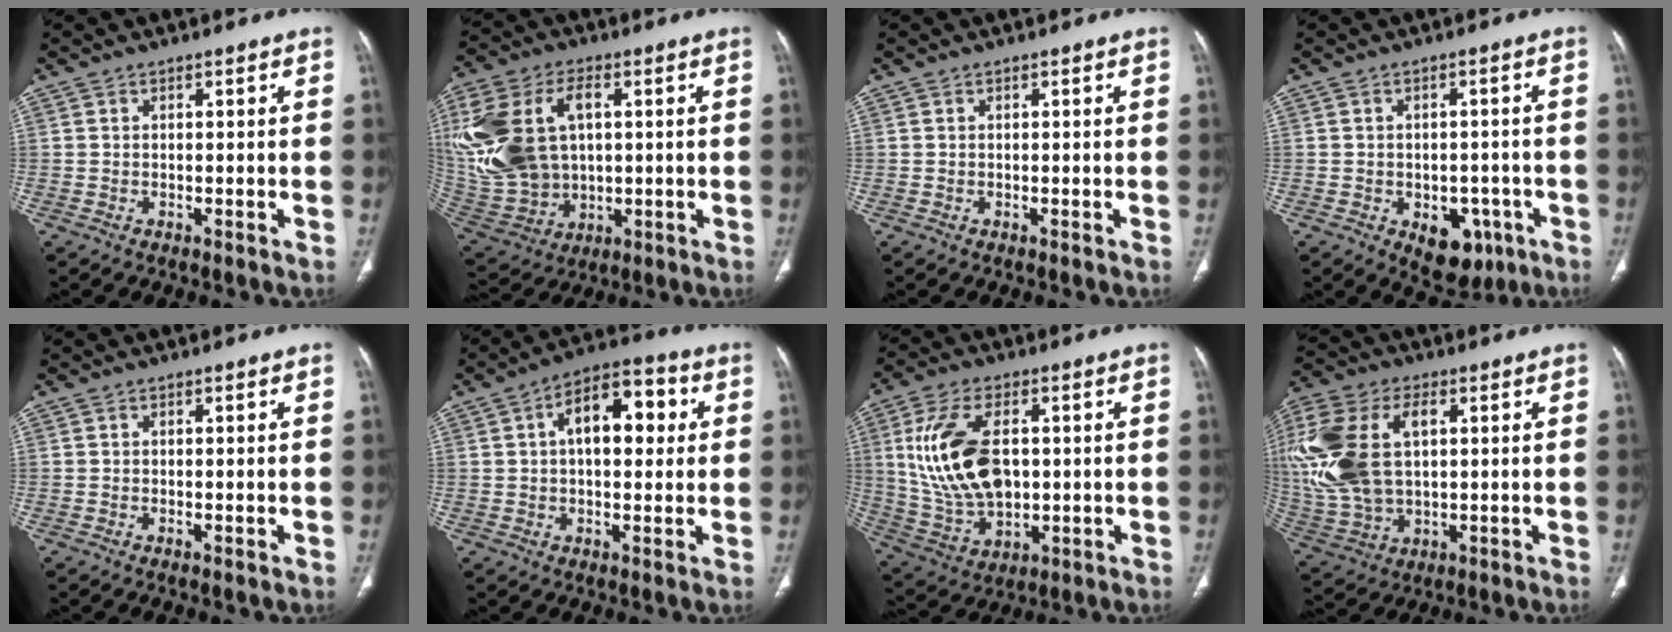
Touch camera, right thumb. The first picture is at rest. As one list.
[{"total": 23.8, "force": [3.8, 16.0, 17.2], "torque": [-0.393, 0.008, 0.091]}, {"total": 0.0}, {"total": 8.8, "force": [-3.6, 5.7, 5.6], "torque": [-0.041, 0.016, -0.034]}, {"total": 0.6, "force": [-0.1, 0.2, 0.5], "torque": [-0.013, -0.004, -0.002]}, {"total": 12.8, "force": [2.8, 6.8, 10.4], "torque": [-0.135, 0.025, 0.037]}, {"total": 17.1, "force": [2.2, 10.0, 13.7], "torque": [-0.262, -0.005, 0.054]}, {"total": 22.4, "force": [3.8, 13.5, 17.5], "torque": [-0.412, 0.002, 0.076]}]